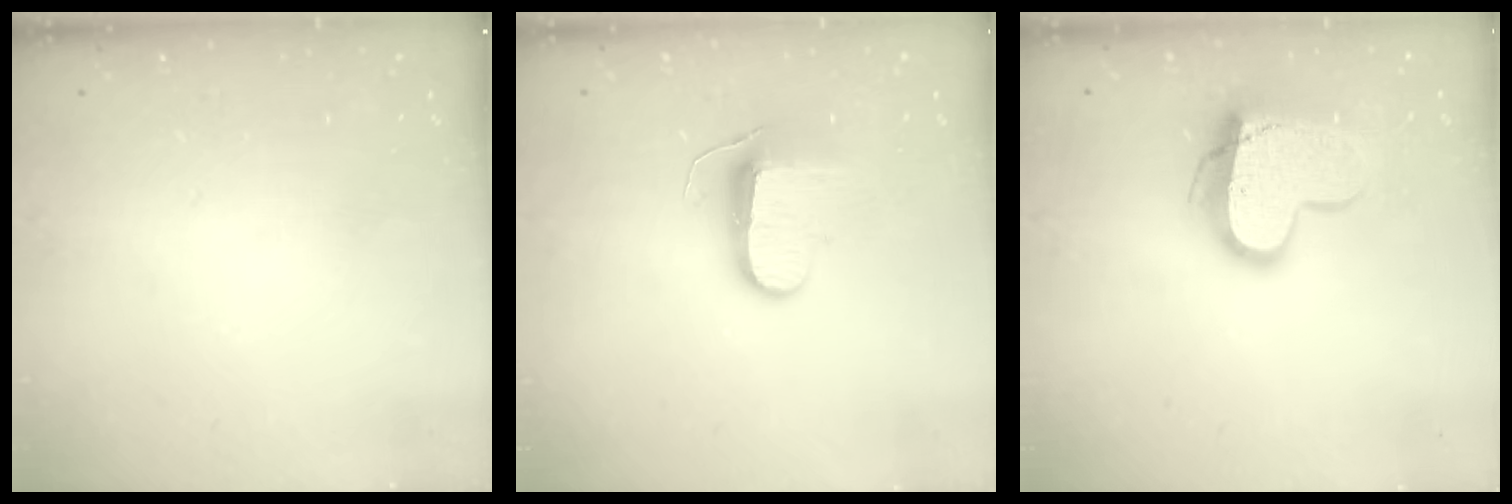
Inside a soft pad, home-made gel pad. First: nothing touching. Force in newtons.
{"total": 9.5, "press": 9.5, "slide": 0.6}
{"total": 14.0, "press": 14.0, "slide": 0.6}